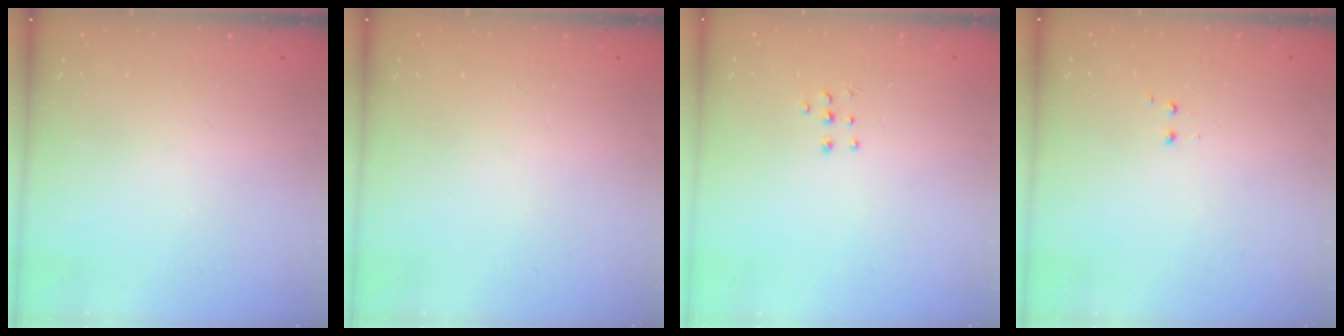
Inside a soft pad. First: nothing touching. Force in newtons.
{"total": 0.0}
{"total": 4.6, "press": 4.5, "slide": 0.7}
{"total": 1.2, "press": 1.1, "slide": 0.5}